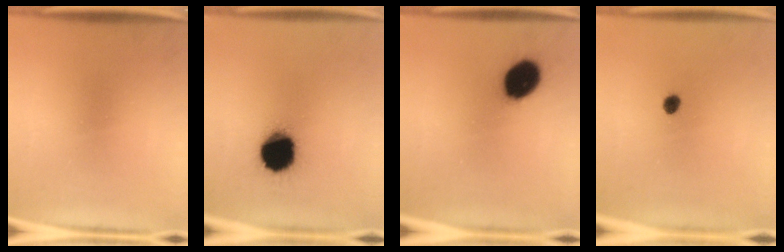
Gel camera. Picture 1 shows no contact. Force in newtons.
{"total": 16.7}
{"total": 10.9}
{"total": 2.1}